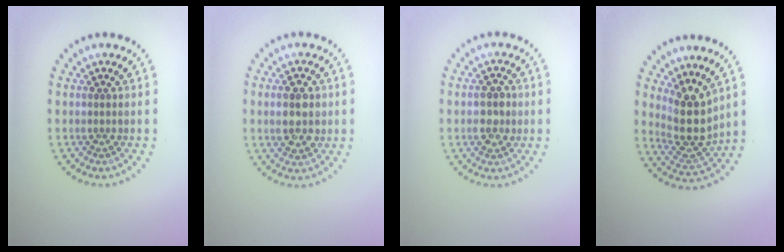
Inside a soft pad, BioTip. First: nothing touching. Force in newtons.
{"total": 3.4, "press": 3.3, "slide": 0.6}
{"total": 2.3, "press": 2.3, "slide": 0.1}
{"total": 4.4, "press": 3.5, "slide": 2.6}